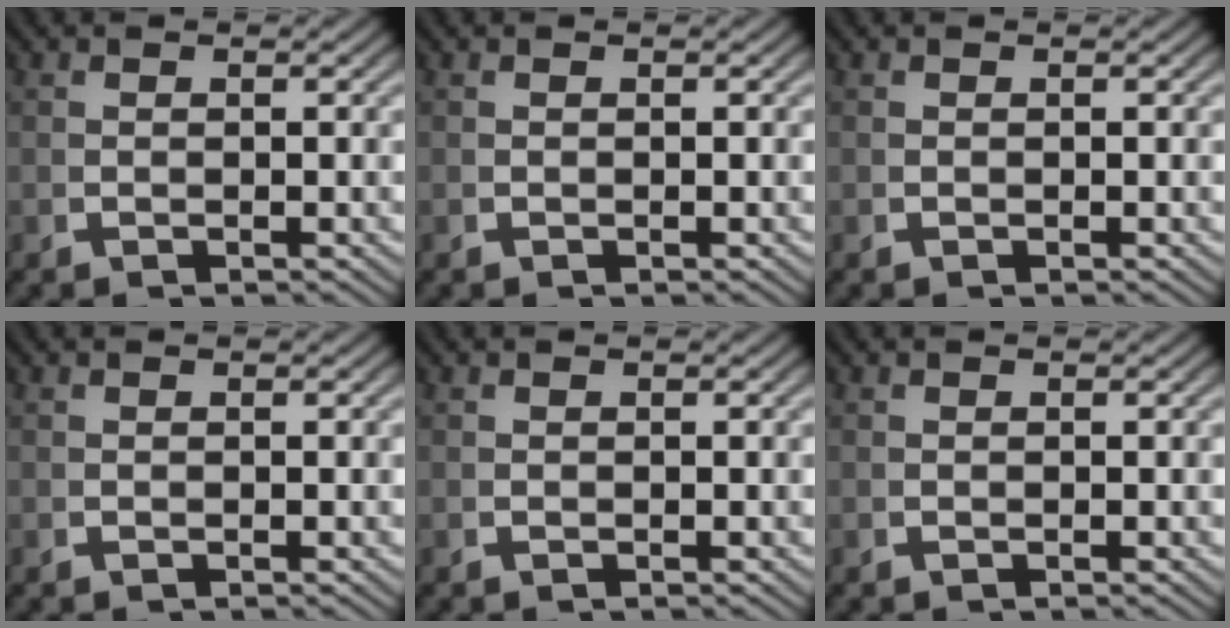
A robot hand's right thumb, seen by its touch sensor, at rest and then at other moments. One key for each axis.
{"total": 0.0}
{"total": 0.0}
{"total": 0.0}
{"total": 0.0}
{"total": 0.0}